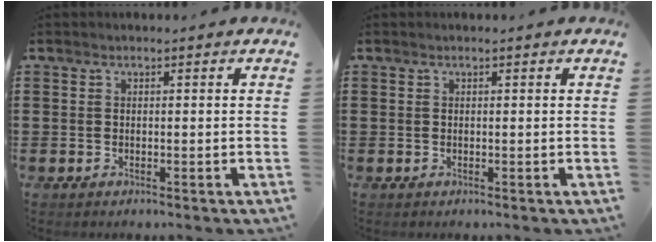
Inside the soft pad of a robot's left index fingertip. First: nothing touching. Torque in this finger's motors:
{"motor_torque": [0.01, -0.04, -0.01, -0.01]}